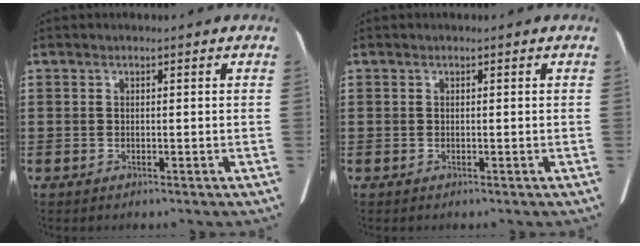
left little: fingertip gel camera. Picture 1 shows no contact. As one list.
[{"total": 0.0}]